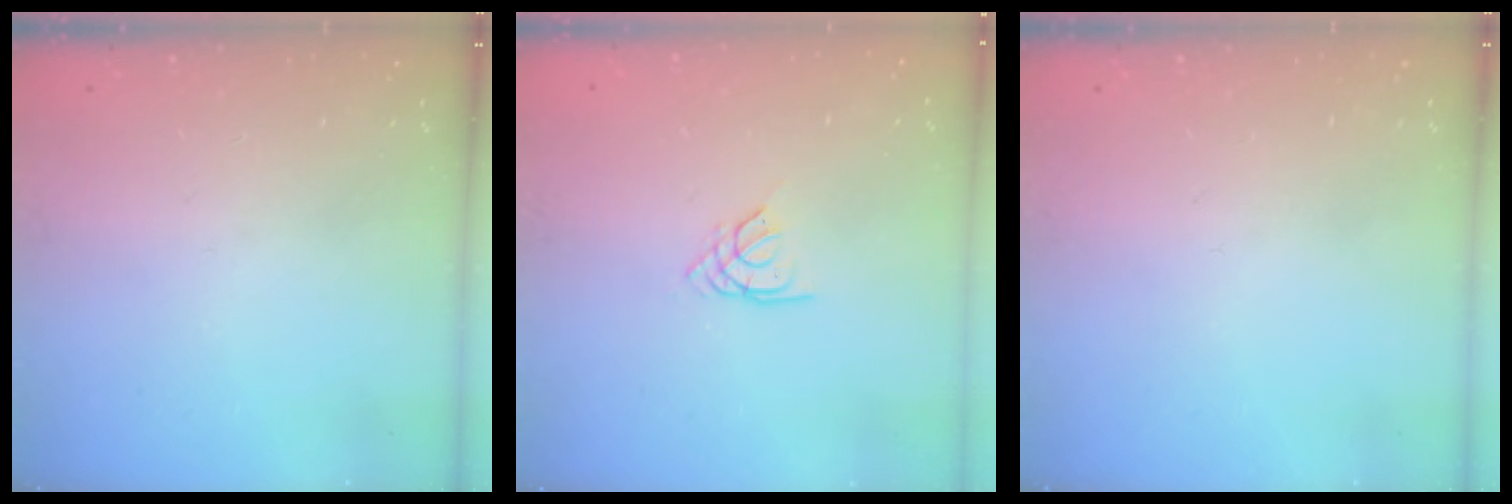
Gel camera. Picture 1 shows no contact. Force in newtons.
{"total": 2.3, "press": 2.3, "slide": 0.5}
{"total": 0.0}